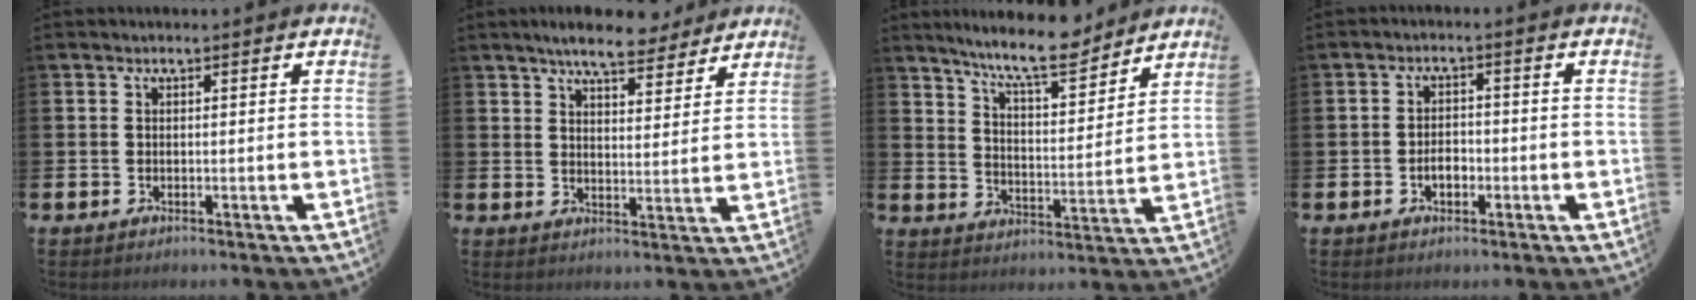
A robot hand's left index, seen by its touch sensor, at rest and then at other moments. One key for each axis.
{"total": 7.3, "fx": 6.7, "fy": 1.4, "fz": 2.4, "tx": -0.049, "ty": -0.030, "tz": 0.119}
{"total": 9.8, "fx": 8.8, "fy": 1.5, "fz": 4.0, "tx": -0.087, "ty": -0.052, "tz": 0.153}
{"total": 2.6, "fx": -0.9, "fy": 1.6, "fz": 1.9, "tx": -0.027, "ty": 0.001, "tz": -0.020}